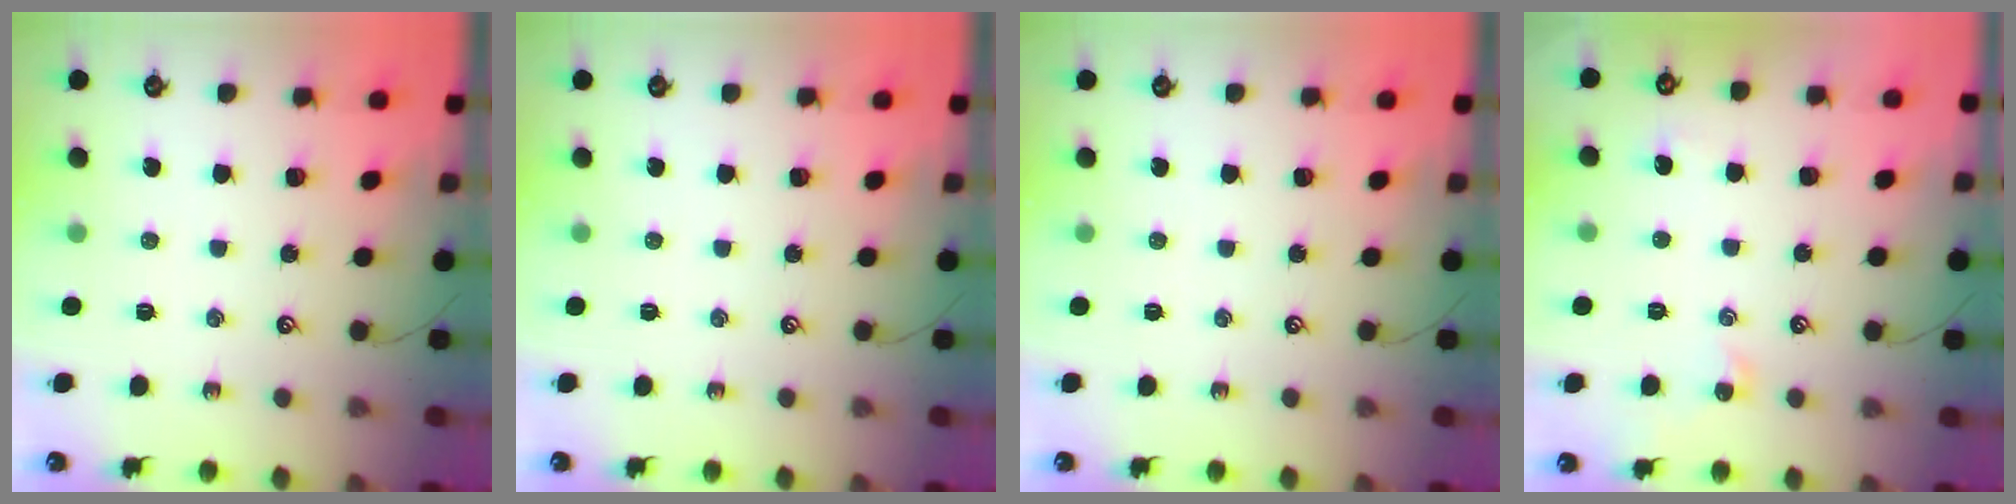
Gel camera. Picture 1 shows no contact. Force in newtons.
{"total": 0.0}
{"total": 0.0}
{"total": 1.5, "press": 1.4, "slide": 0.5}